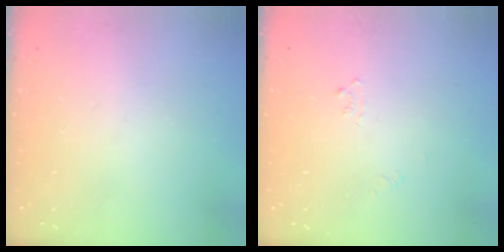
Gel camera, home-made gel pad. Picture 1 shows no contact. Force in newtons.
{"total": 3.9, "press": 3.9, "slide": 0.4}